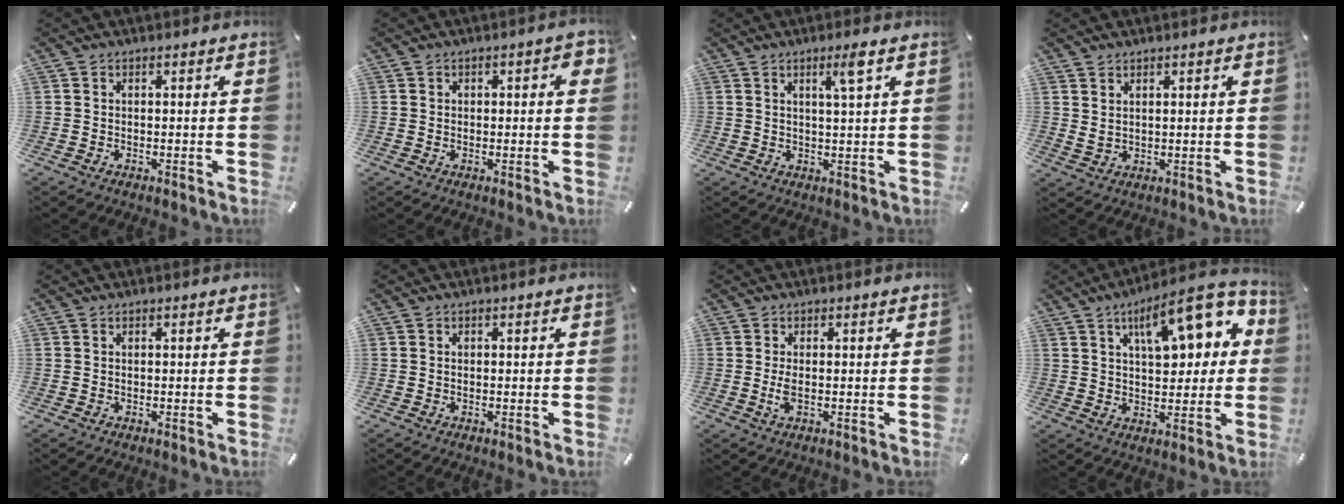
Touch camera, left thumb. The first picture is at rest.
{"total": 2.3, "force": [0.2, 1.4, 1.9], "torque": [-0.019, 0.003, -0.003]}
{"total": 4.8, "force": [2.6, 0.1, 4.1], "torque": [-0.077, -0.002, 0.039]}
{"total": 2.1, "force": [1.7, 0.8, 0.9], "torque": [-0.021, -0.006, 0.032]}
{"total": 0.0}
{"total": 0.5, "force": [0.0, 0.5, 0.2], "torque": [-0.005, 0.002, 0.000]}
{"total": 2.8, "force": [-0.2, 0.9, 2.6], "torque": [-0.062, -0.006, -0.007]}
{"total": 16.6, "force": [6.9, 7.9, 13.0], "torque": [-0.178, -0.020, 0.110]}